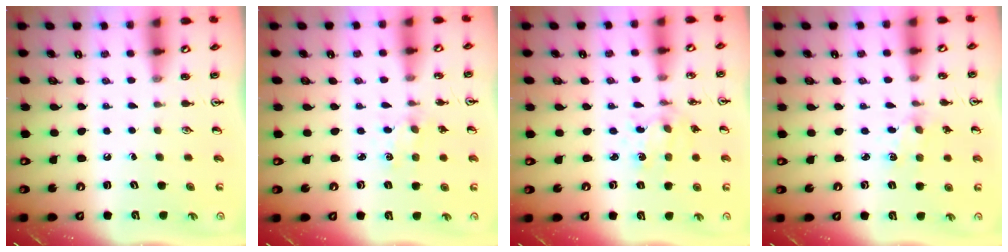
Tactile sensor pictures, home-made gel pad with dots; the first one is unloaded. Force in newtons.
{"total": 0.7, "press": 0.7, "slide": 0.2}
{"total": 2.3, "press": 2.3, "slide": 0.4}
{"total": 2.4, "press": 2.4, "slide": 0.3}